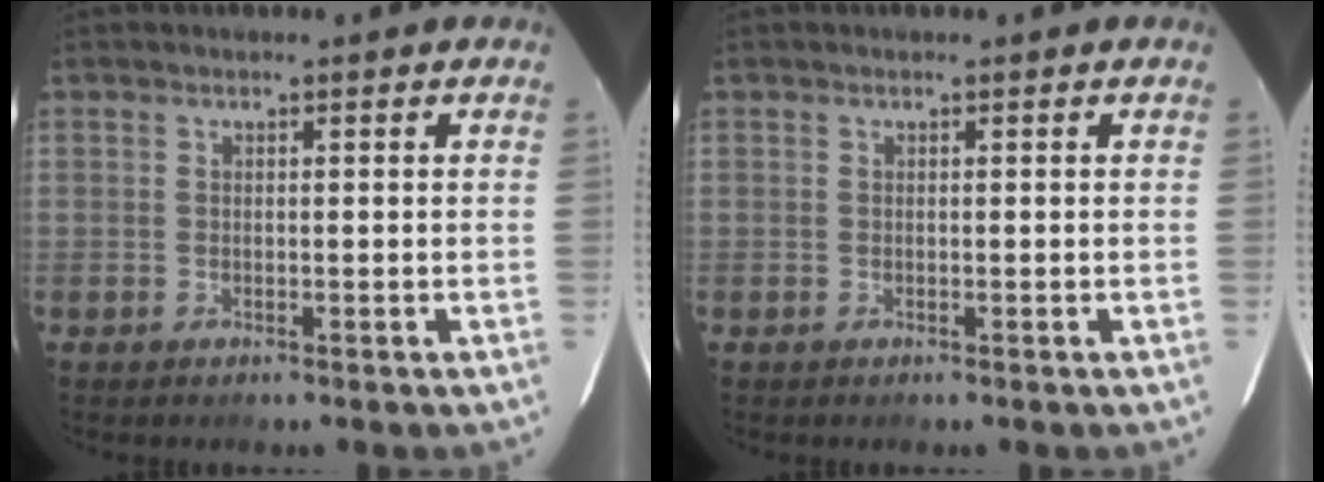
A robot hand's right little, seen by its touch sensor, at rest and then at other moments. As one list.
[{"total": 0.0}]